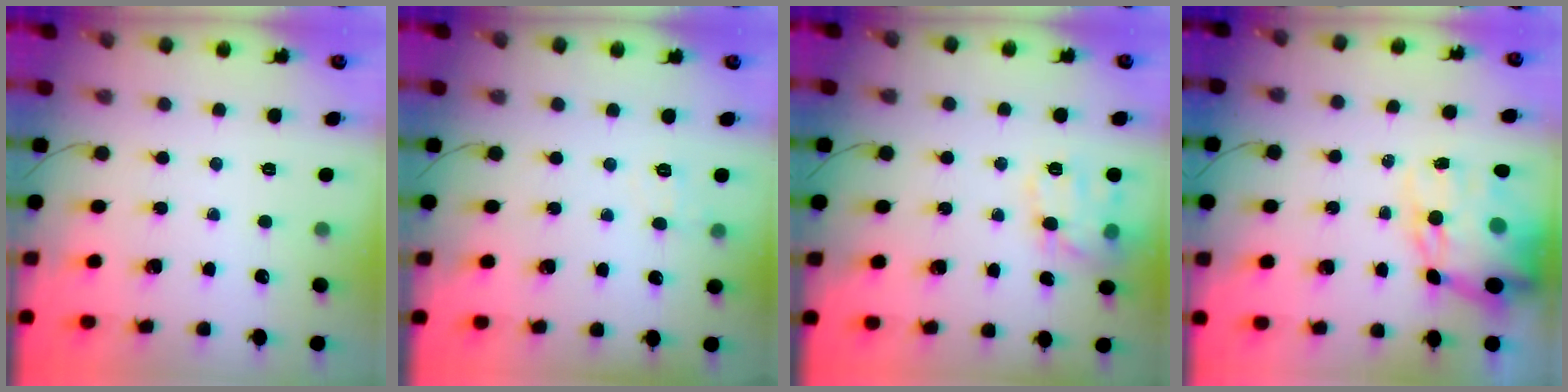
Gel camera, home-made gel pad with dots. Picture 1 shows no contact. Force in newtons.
{"total": 6.5, "press": 6.3, "slide": 1.4}
{"total": 12.3, "press": 12.3, "slide": 0.2}
{"total": 15.8, "press": 15.4, "slide": 3.6}